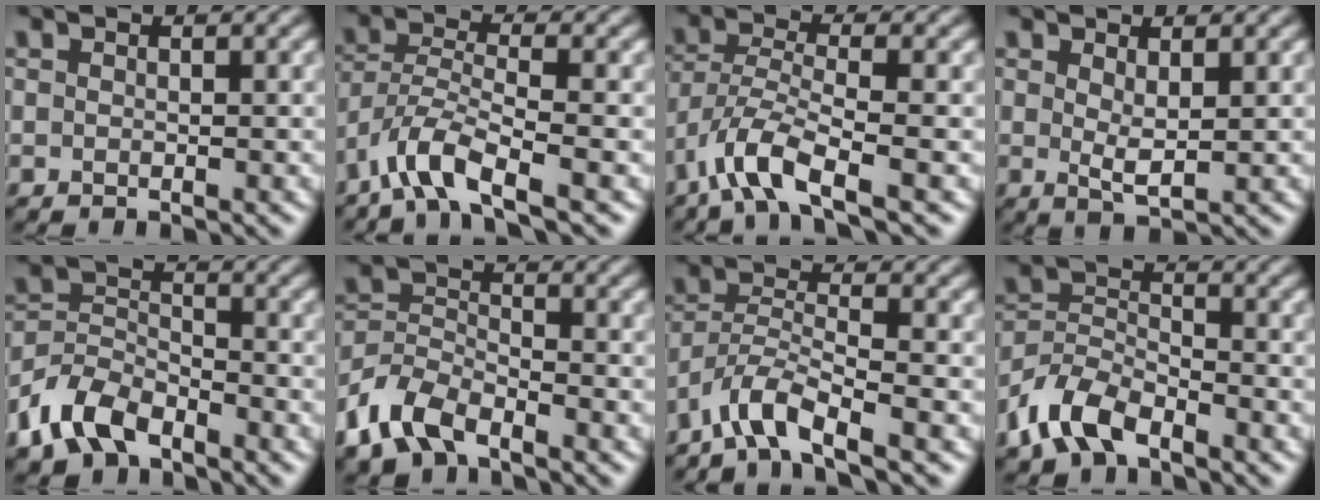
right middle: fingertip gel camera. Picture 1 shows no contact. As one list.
[{"total": 4.7, "force": [-3.3, 1.0, 3.3], "torque": [-0.064, 0.001, -0.073]}, {"total": 5.2, "force": [-3.3, 1.2, 3.9], "torque": [-0.080, -0.002, -0.075]}, {"total": 1.7, "force": [0.7, 0.4, 1.5], "torque": [-0.031, -0.006, 0.016]}, {"total": 5.9, "force": [-4.1, 3.2, 2.7], "torque": [-0.060, -0.002, -0.092]}, {"total": 5.5, "force": [-4.0, 2.7, 2.7], "torque": [-0.059, -0.003, -0.090]}, {"total": 4.4, "force": [-3.3, 0.8, 2.7], "torque": [-0.051, 0.004, -0.076]}, {"total": 5.4, "force": [-3.8, 2.7, 2.7], "torque": [-0.056, 0.000, -0.087]}]